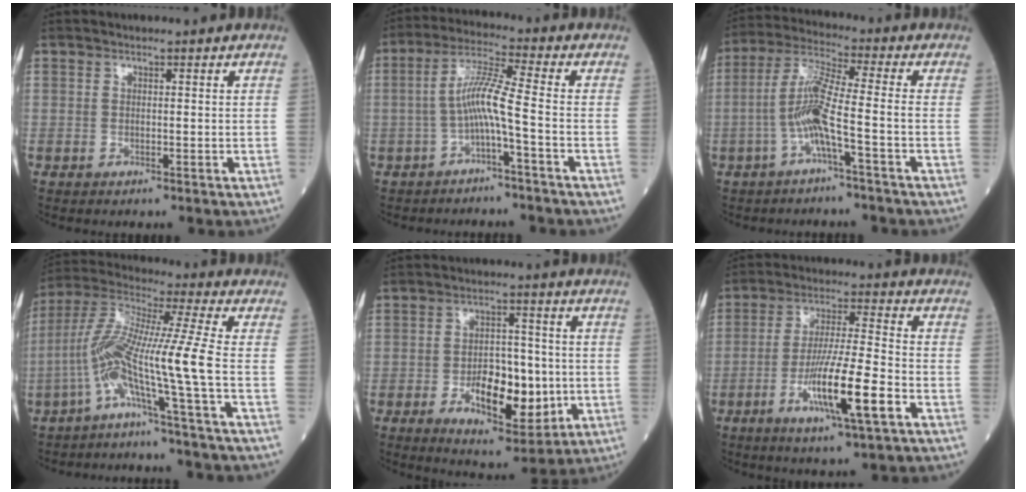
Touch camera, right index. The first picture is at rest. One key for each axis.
{"total": 6.4, "fx": -1.9, "fy": -0.5, "fz": 6.1, "tx": -0.119, "ty": 0.021, "tz": -0.036}
{"total": 7.7, "fx": -2.4, "fy": -0.4, "fz": 7.3, "tx": -0.153, "ty": 0.015, "tz": -0.052}
{"total": 11.0, "fx": -4.0, "fy": -1.9, "fz": 10.1, "tx": -0.216, "ty": 0.018, "tz": -0.086}
{"total": 11.4, "fx": -2.5, "fy": 5.2, "fz": 9.9, "tx": -0.156, "ty": -0.001, "tz": -0.033}
{"total": 12.2, "fx": -4.6, "fy": 0.6, "fz": 11.3, "tx": -0.208, "ty": -0.013, "tz": -0.082}